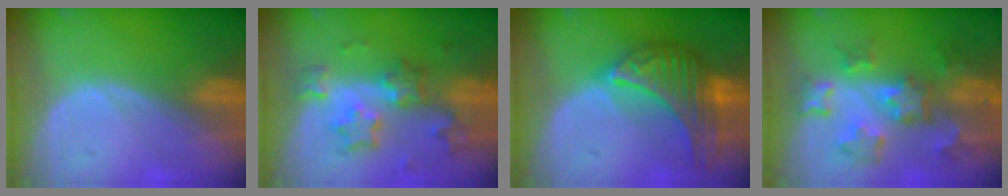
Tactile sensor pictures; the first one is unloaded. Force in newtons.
{"total": 8.4, "press": 7.4, "slide": 4.0}
{"total": 10.0, "press": 9.9, "slide": 0.6}
{"total": 8.8, "press": 7.9, "slide": 4.0}